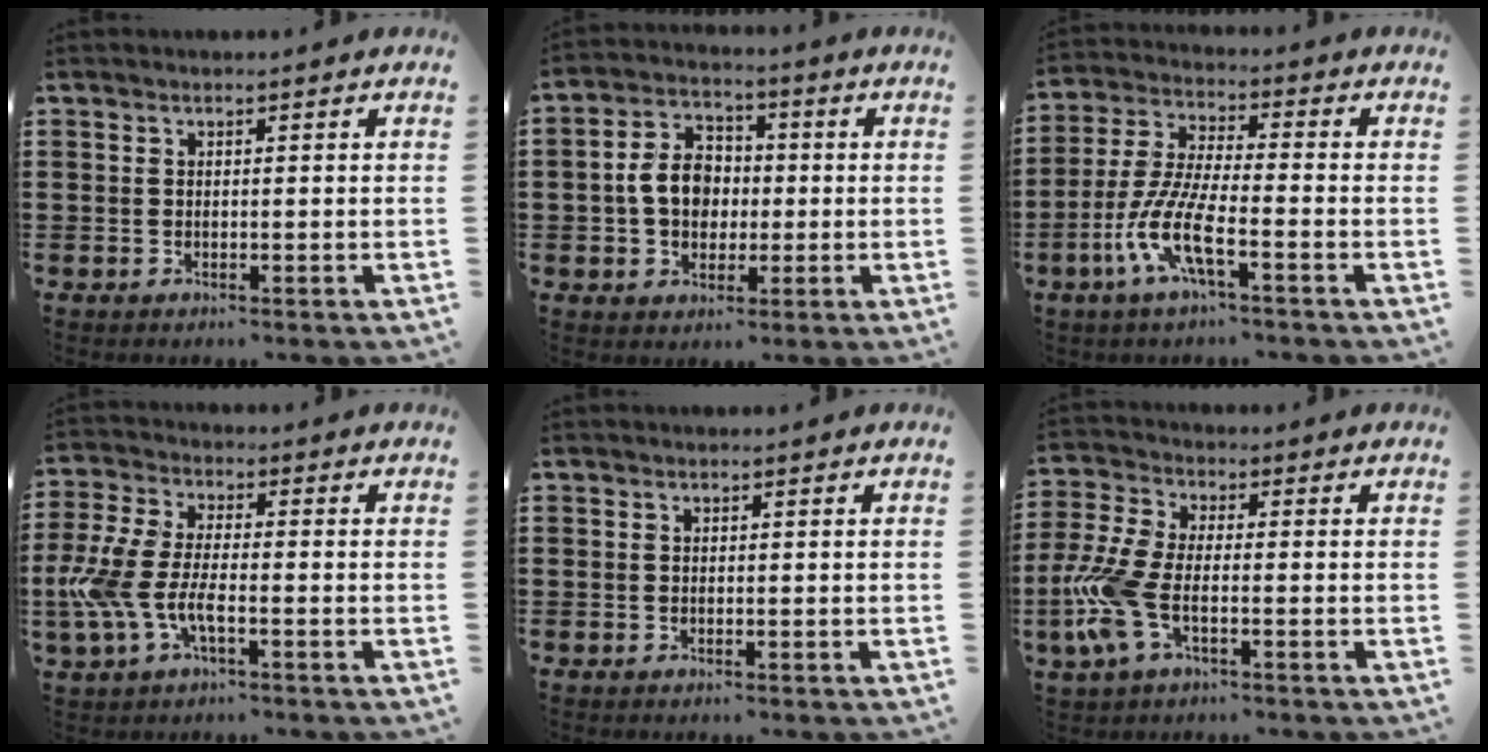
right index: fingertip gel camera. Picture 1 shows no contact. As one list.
[{"total": 7.3, "force": [-0.4, 5.7, 4.6], "torque": [-0.104, 0.010, -0.013]}, {"total": 9.1, "force": [-4.5, 1.7, 7.7], "torque": [-0.189, -0.015, -0.093]}, {"total": 7.6, "force": [-2.6, 3.0, 6.5], "torque": [-0.175, -0.018, -0.058]}, {"total": 0.0}, {"total": 8.2, "force": [-2.6, 3.5, 7.0], "torque": [-0.182, -0.015, -0.052]}]